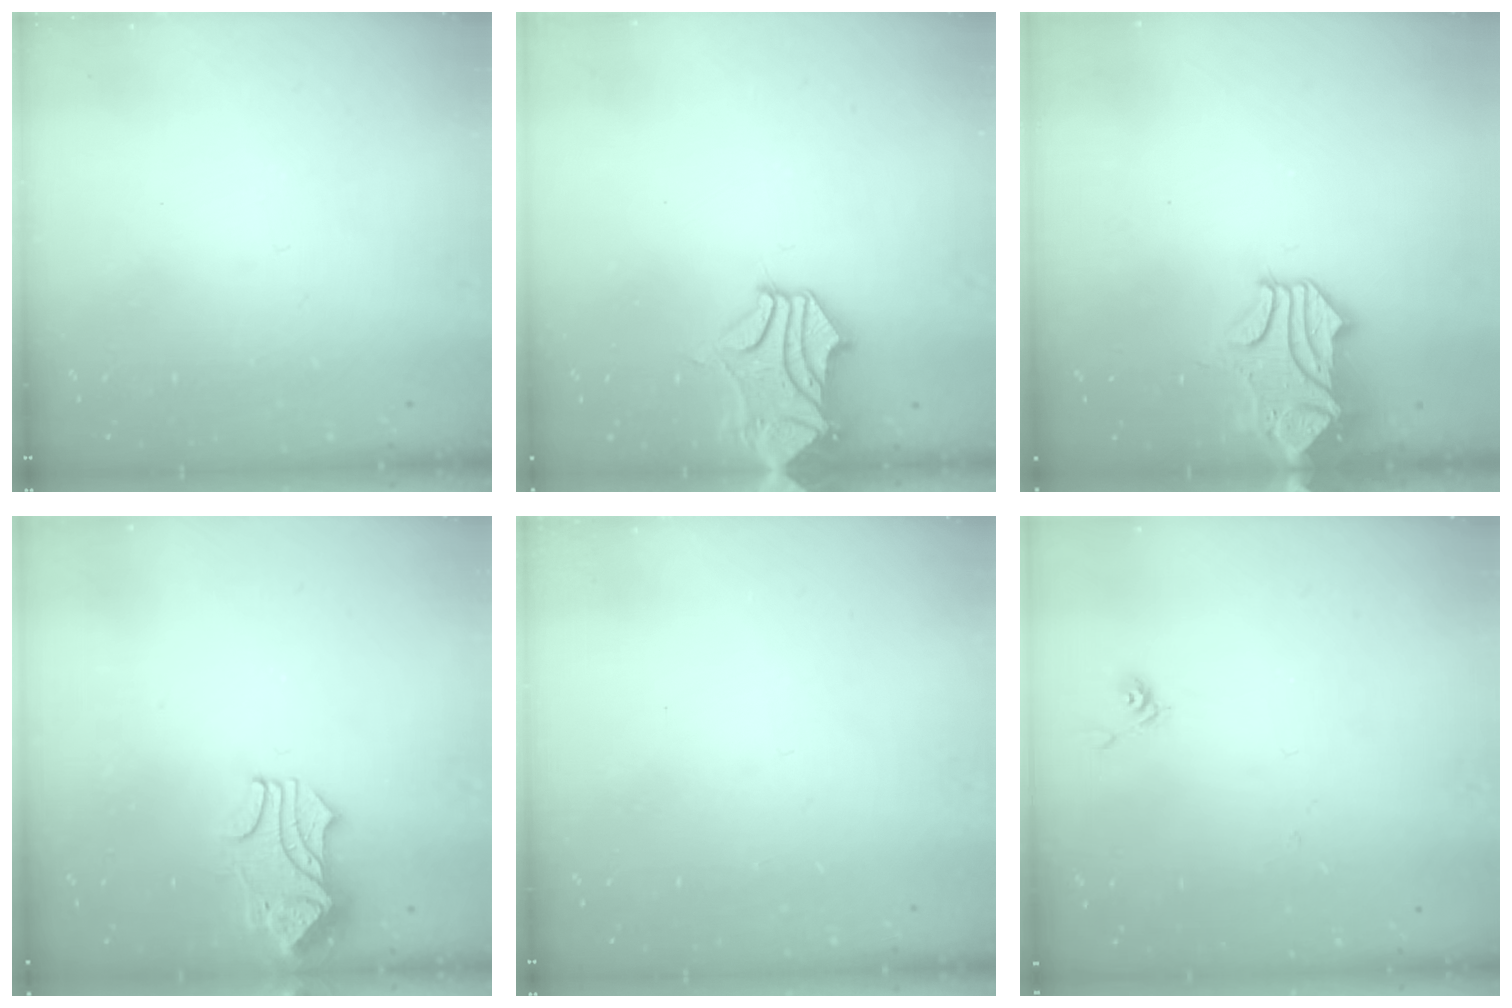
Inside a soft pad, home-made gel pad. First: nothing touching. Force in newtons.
{"total": 2.6, "press": 2.2, "slide": 1.4}
{"total": 2.0, "press": 1.5, "slide": 1.3}
{"total": 2.3, "press": 2.2, "slide": 0.7}
{"total": 0.0}
{"total": 5.7, "press": 5.7, "slide": 0.2}